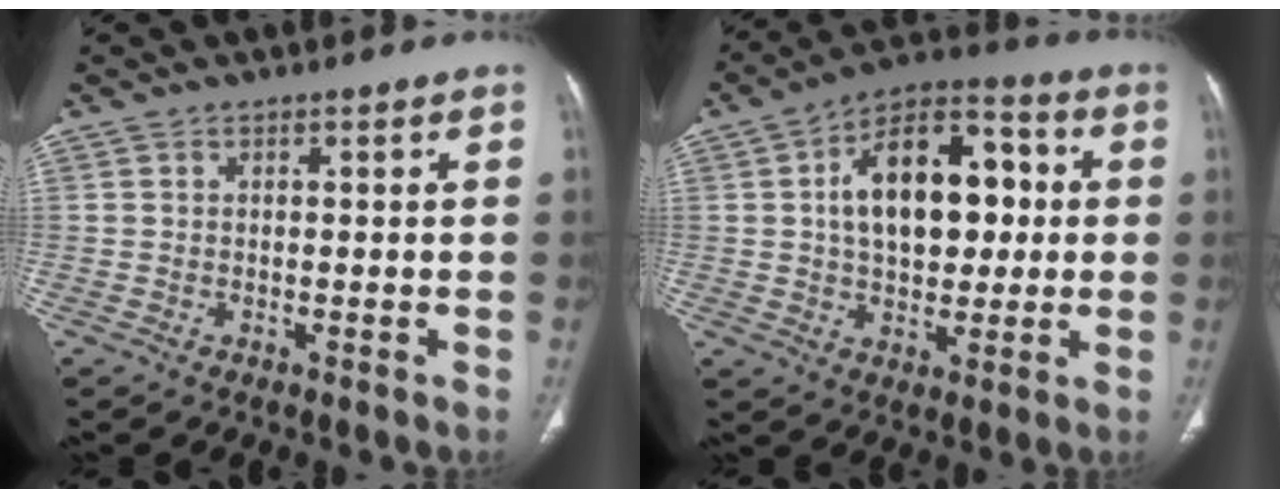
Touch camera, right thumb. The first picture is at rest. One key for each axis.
{"total": 17.7, "fx": 2.3, "fy": 10.8, "fz": 13.9, "tx": -0.181, "ty": 0.025, "tz": 0.032}